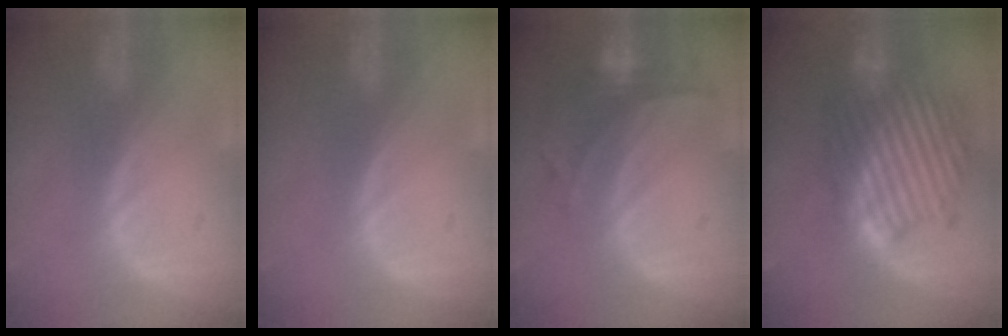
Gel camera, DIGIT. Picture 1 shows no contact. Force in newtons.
{"total": 0.0}
{"total": 6.8, "press": 6.3, "slide": 2.5}
{"total": 10.7, "press": 10.7, "slide": 0.5}